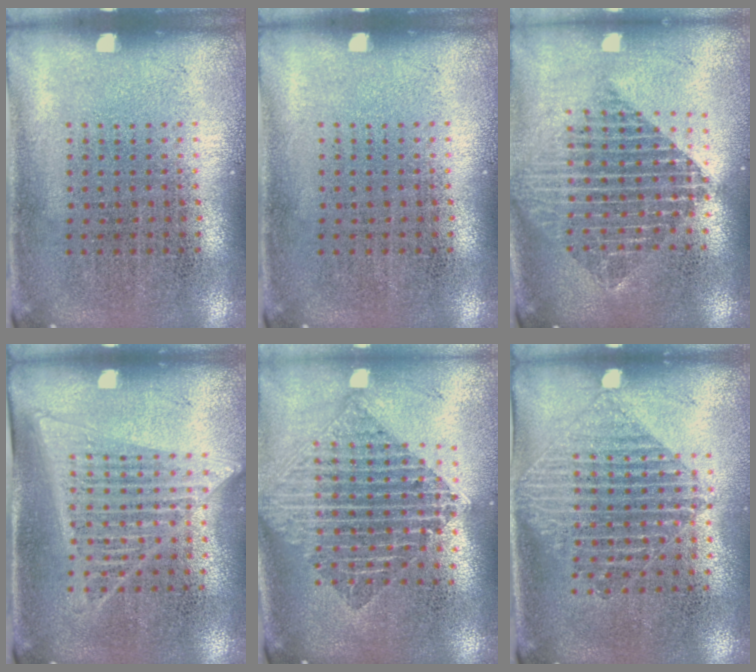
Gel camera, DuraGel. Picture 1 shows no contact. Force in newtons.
{"total": 0.0}
{"total": 2.2, "press": 1.8, "slide": 1.3}
{"total": 1.3, "press": 1.2, "slide": 0.5}
{"total": 2.2, "press": 1.7, "slide": 1.4}
{"total": 1.4, "press": 1.2, "slide": 0.6}